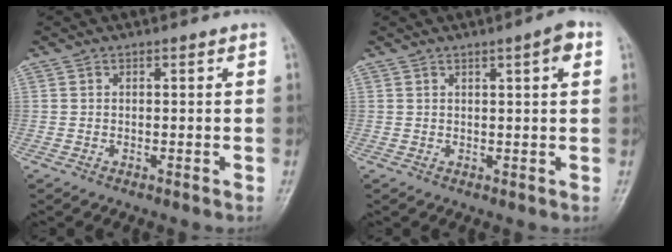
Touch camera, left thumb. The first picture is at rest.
{"total": 3.5, "force": [1.5, 0.6, 3.1], "torque": [-0.039, -0.003, 0.022]}